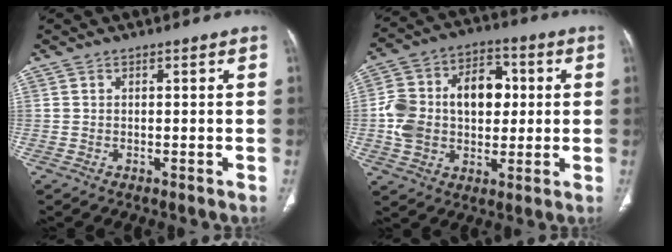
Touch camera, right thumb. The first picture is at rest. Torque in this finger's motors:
{"motor_torque": [1.80, 2.11, 1.60, 0.24, 0.15]}